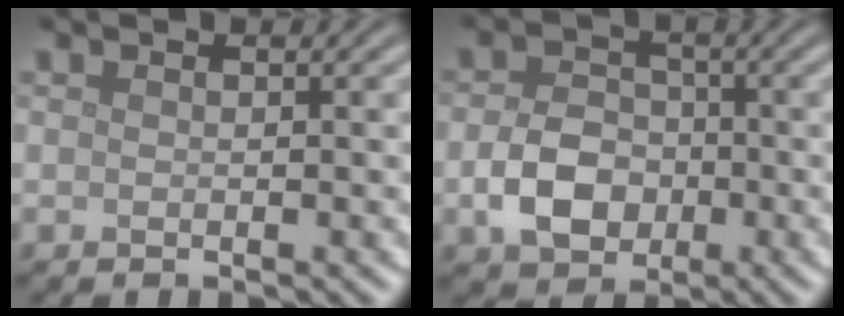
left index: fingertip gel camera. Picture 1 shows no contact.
{"total": 4.6, "force": [-1.2, 3.4, 2.8], "torque": [-0.052, 0.000, -0.027]}